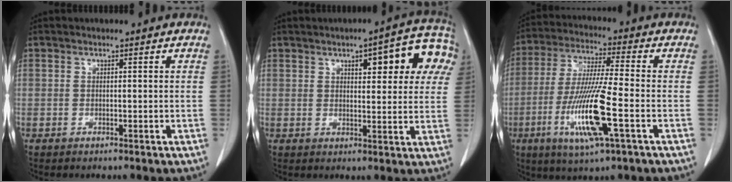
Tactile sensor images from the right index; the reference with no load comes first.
{"total": 12.1, "force": [5.2, 3.8, 10.2], "torque": [-0.110, 0.023, 0.059]}
{"total": 13.9, "force": [-4.4, 0.5, 13.2], "torque": [-0.269, -0.021, -0.085]}